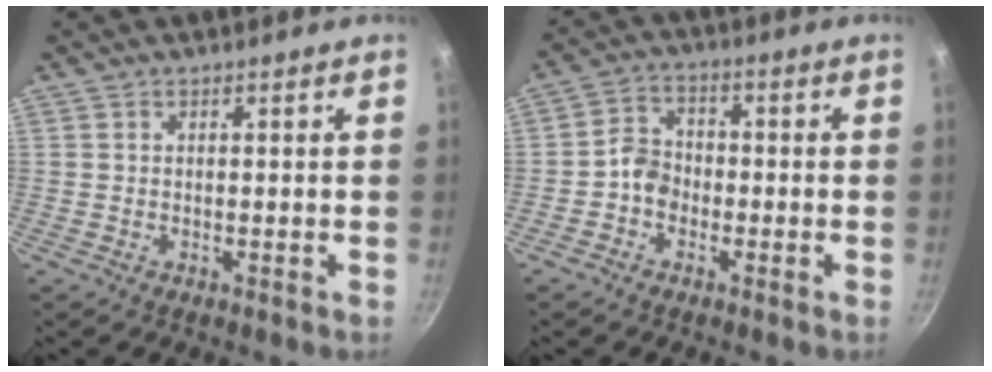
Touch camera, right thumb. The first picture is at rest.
{"total": 4.7, "force": [-1.7, 3.8, 2.1], "torque": [-0.015, 0.024, -0.042]}